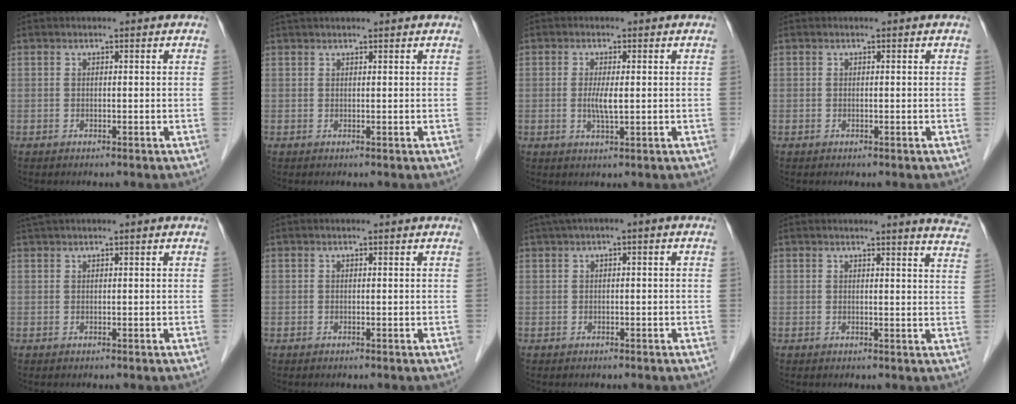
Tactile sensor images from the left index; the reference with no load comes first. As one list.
[{"total": 4.9, "force": [4.5, 0.1, 2.0], "torque": [-0.023, 0.038, 0.062]}, {"total": 2.9, "force": [0.0, 0.4, 2.9], "torque": [-0.063, -0.005, 0.001]}, {"total": 0.0}, {"total": 1.5, "force": [1.0, -0.1, 1.1], "torque": [-0.029, 0.022, 0.025]}, {"total": 0.0}, {"total": 3.0, "force": [0.9, 0.5, 2.9], "torque": [-0.049, 0.020, 0.014]}, {"total": 7.3, "force": [6.8, -0.2, 2.4], "torque": [-0.017, -0.041, 0.046]}]